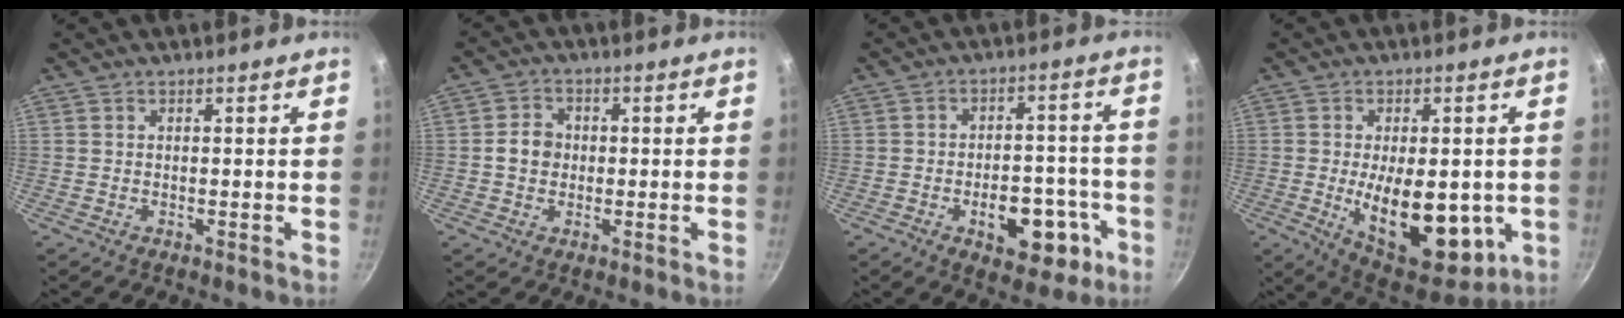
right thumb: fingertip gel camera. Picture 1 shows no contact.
{"total": 4.7, "force": [-0.2, 4.0, 2.4], "torque": [-0.021, 0.012, -0.010]}
{"total": 12.7, "force": [-5.0, 7.3, 9.1], "torque": [-0.089, 0.033, -0.058]}
{"total": 18.3, "force": [-2.7, 9.5, 15.5], "torque": [-0.193, -0.018, -0.024]}